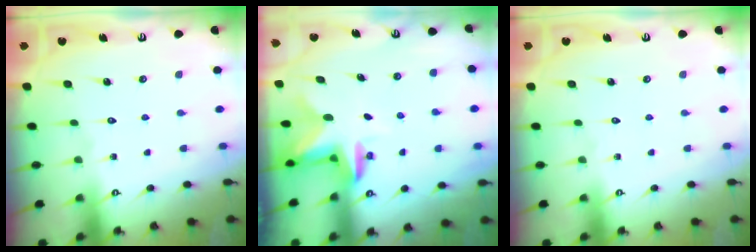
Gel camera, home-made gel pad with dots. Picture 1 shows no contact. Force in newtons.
{"total": 2.4, "press": 2.4, "slide": 0.4}
{"total": 0.0}